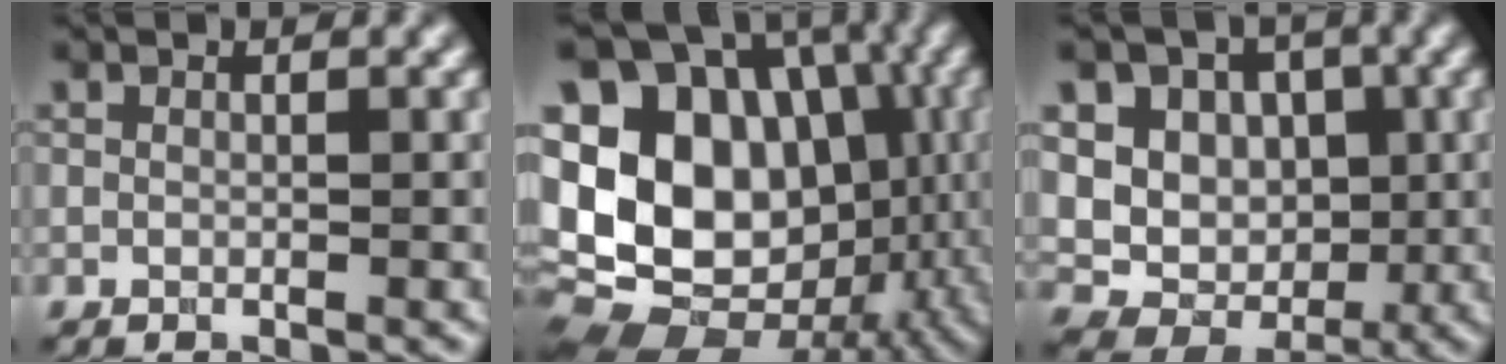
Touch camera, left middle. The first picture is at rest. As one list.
[{"total": 18.2, "force": [0.3, 14.3, 11.3], "torque": [-0.198, 0.017, 0.016]}, {"total": 12.4, "force": [2.6, 10.6, 5.8], "torque": [-0.100, 0.030, 0.035]}]